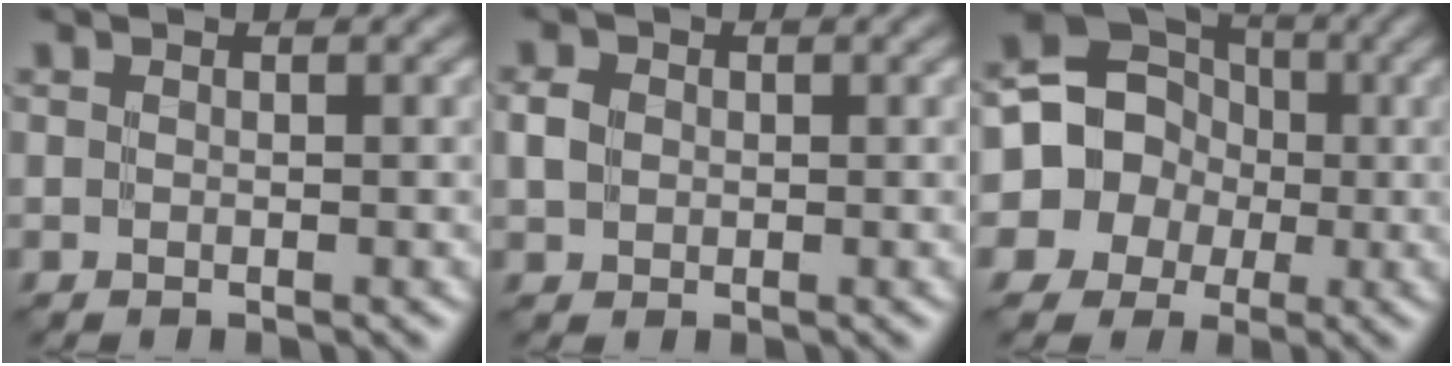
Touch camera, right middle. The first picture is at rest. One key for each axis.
{"total": 1.7, "fx": 0.0, "fy": 1.5, "fz": 0.8, "tx": -0.018, "ty": 0.002, "tz": -0.002}
{"total": 10.6, "fx": -0.9, "fy": 9.9, "fz": 3.5, "tx": -0.072, "ty": 0.034, "tz": -0.039}